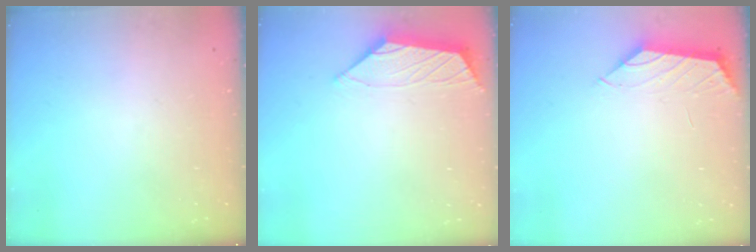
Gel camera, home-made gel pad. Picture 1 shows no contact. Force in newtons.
{"total": 0.9, "press": 0.8, "slide": 0.4}
{"total": 1.1, "press": 1.0, "slide": 0.4}